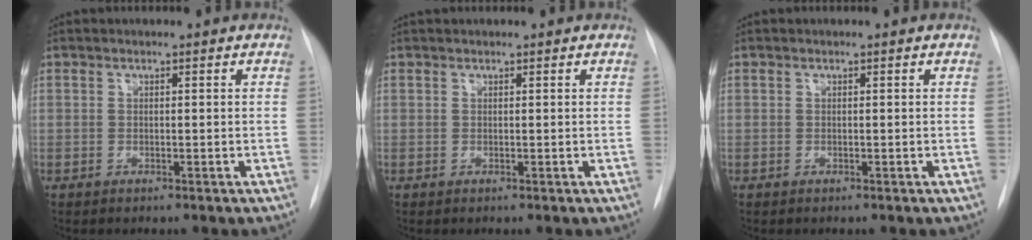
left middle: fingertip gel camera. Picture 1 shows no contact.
{"total": 1.1, "force": [1.0, 0.2, 0.4], "torque": [-0.008, 0.022, 0.020]}
{"total": 0.0}